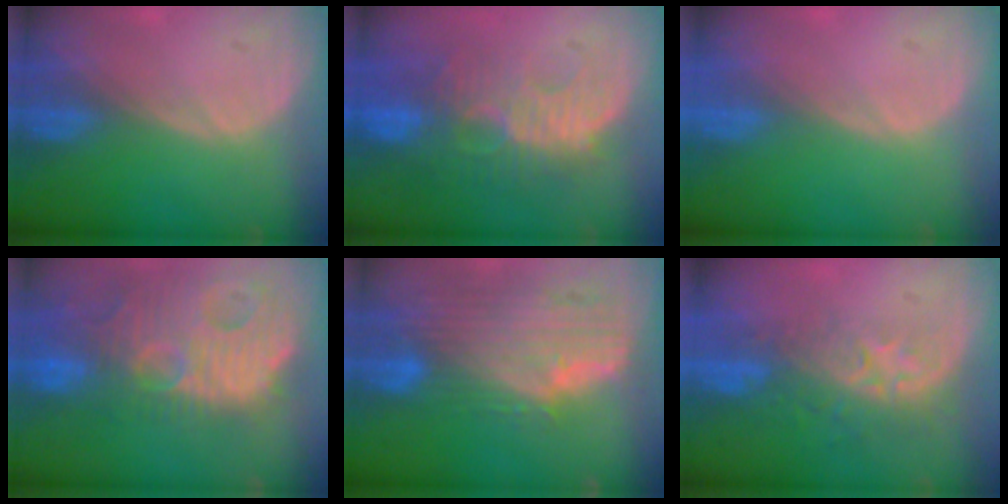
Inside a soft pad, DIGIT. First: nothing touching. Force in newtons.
{"total": 10.8, "press": 9.6, "slide": 4.9}
{"total": 0.0}
{"total": 14.9, "press": 12.8, "slide": 7.6}
{"total": 11.7, "press": 10.0, "slide": 6.2}
{"total": 8.7, "press": 7.2, "slide": 5.0}